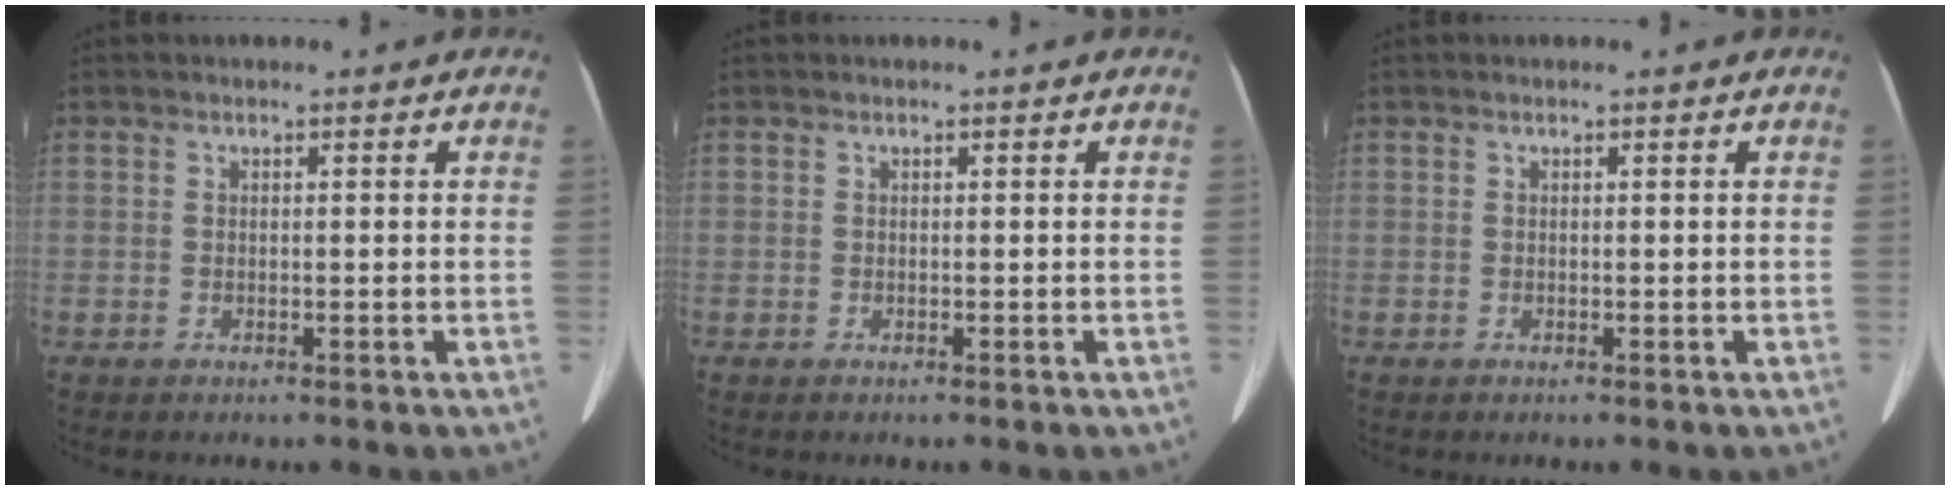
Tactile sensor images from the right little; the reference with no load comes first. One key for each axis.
{"total": 0.0}
{"total": 0.0}